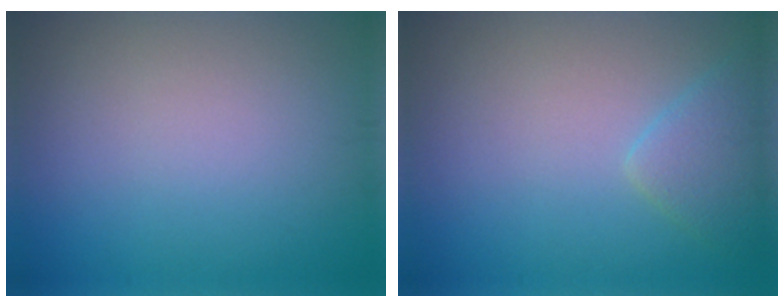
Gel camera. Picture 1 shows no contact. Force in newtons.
{"total": 2.3, "press": 2.3, "slide": 0.1}